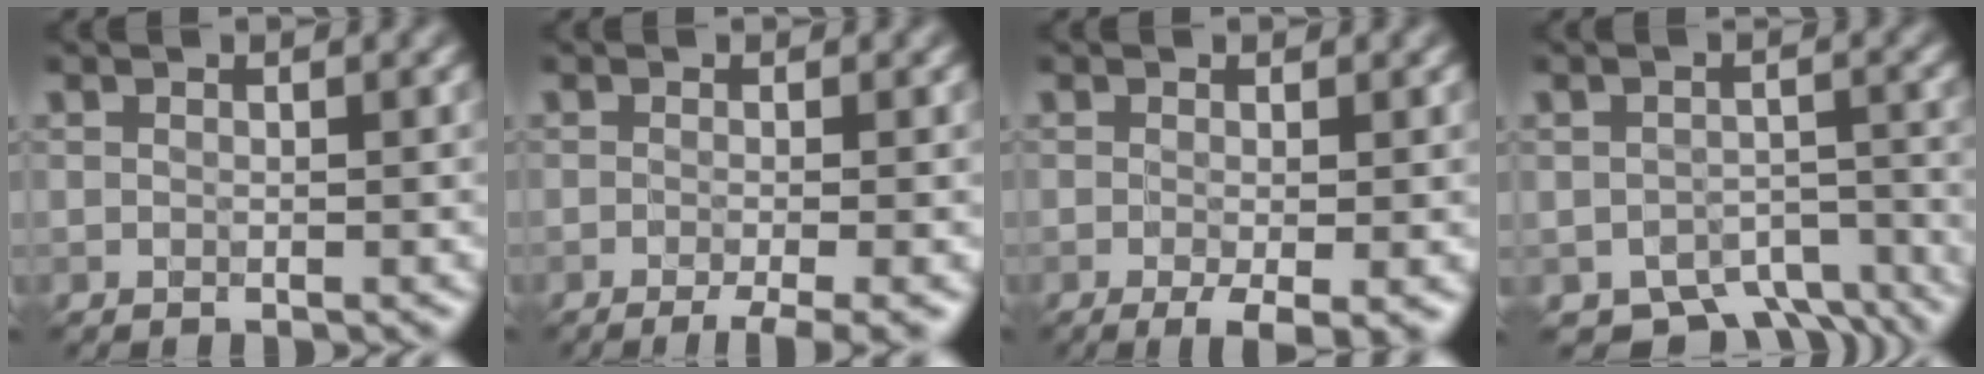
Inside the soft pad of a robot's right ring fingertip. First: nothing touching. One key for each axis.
{"total": 3.7, "fx": -2.1, "fy": 0.6, "fz": 3.0, "tx": -0.038, "ty": 0.000, "tz": -0.034}
{"total": 3.1, "fx": -1.2, "fy": 0.5, "fz": 2.9, "tx": -0.052, "ty": -0.011, "tz": -0.019}
{"total": 6.7, "fx": -5.2, "fy": 3.1, "fz": 2.9, "tx": -0.033, "ty": -0.027, "tz": -0.076}